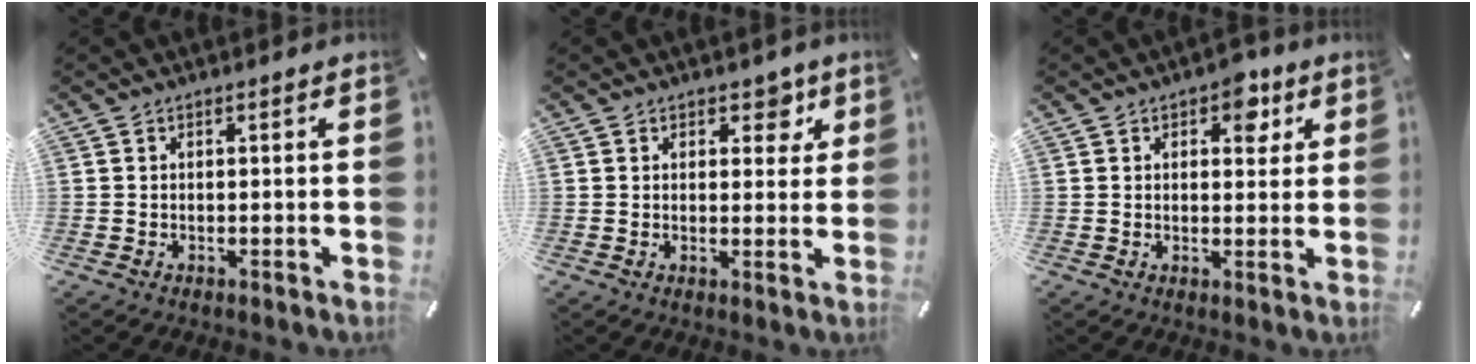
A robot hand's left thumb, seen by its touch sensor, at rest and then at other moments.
{"total": 4.3, "force": [2.3, 3.0, 2.1], "torque": [-0.002, -0.012, 0.030]}
{"total": 6.1, "force": [3.0, 3.8, 3.7], "torque": [-0.027, -0.009, 0.042]}